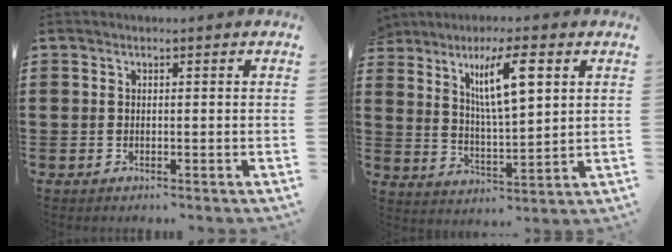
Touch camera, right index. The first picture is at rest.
{"total": 8.7, "force": [4.3, 2.0, 7.3], "torque": [-0.143, 0.004, 0.072]}